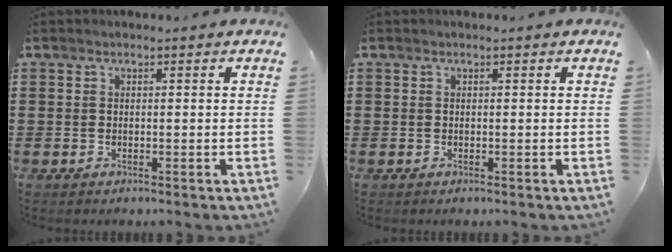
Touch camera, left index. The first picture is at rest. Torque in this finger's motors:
{"motor_torque": [0.00, 0.00, 0.00, 0.00]}